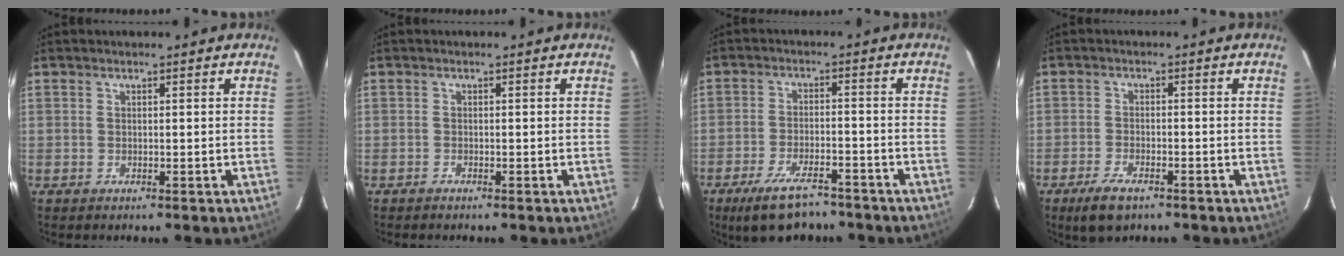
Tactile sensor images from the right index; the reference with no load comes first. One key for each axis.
{"total": 0.6, "fx": -0.6, "fy": 0.1, "fz": 0.1, "tx": -0.004, "ty": -0.001, "tz": -0.012}
{"total": 10.8, "fx": -8.1, "fy": 4.0, "fz": 5.9, "tx": -0.134, "ty": -0.012, "tz": -0.133}
{"total": 5.9, "fx": -4.1, "fy": 2.3, "fz": 3.6, "tx": -0.092, "ty": -0.011, "tz": -0.073}